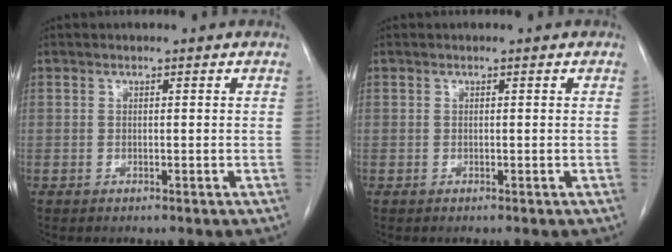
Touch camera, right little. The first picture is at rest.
{"total": 0.0}